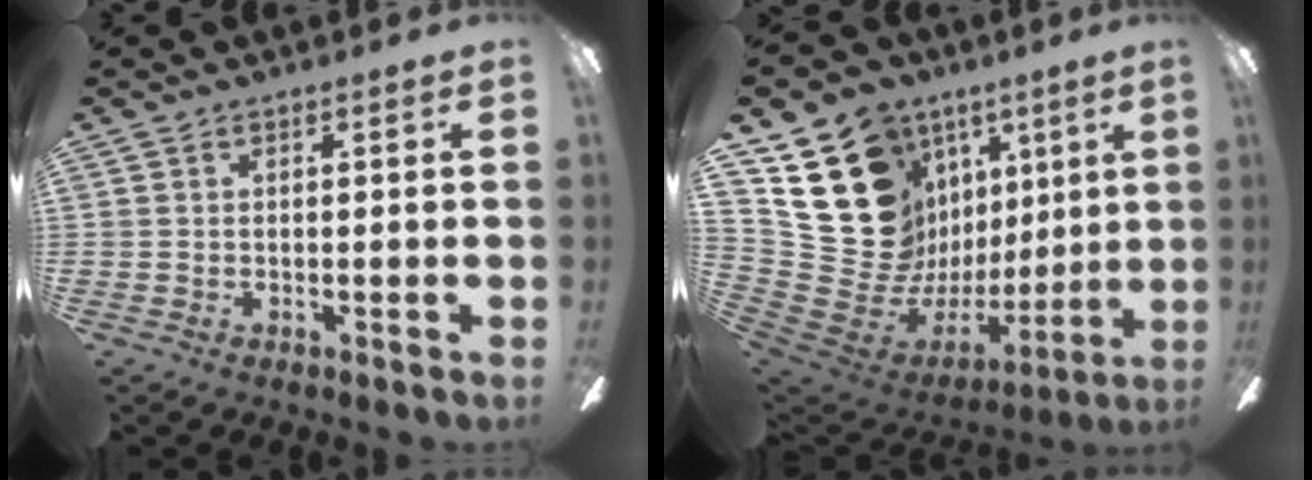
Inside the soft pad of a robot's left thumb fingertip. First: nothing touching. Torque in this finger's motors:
{"motor_torque": [2.49, 2.52, 0.89, -1.08, 0.07]}